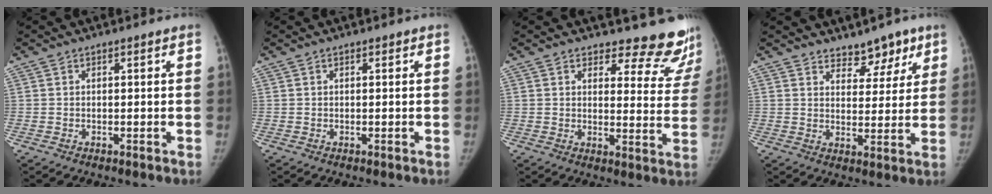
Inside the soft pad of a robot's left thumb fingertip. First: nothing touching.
{"total": 0.0}
{"total": 13.8, "force": [13.0, 4.0, 2.1], "torque": [0.028, -0.126, 0.130]}
{"total": 6.8, "force": [5.3, 3.6, 2.2], "torque": [0.012, -0.033, 0.079]}